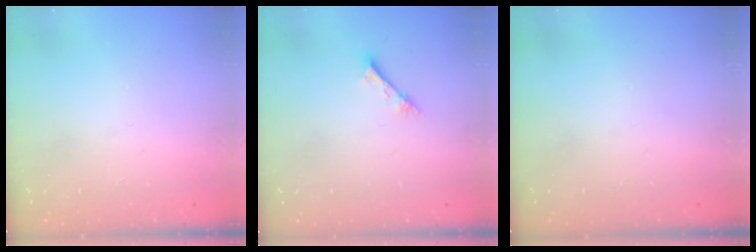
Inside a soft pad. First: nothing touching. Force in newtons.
{"total": 1.2, "press": 1.2, "slide": 0.1}
{"total": 0.0}